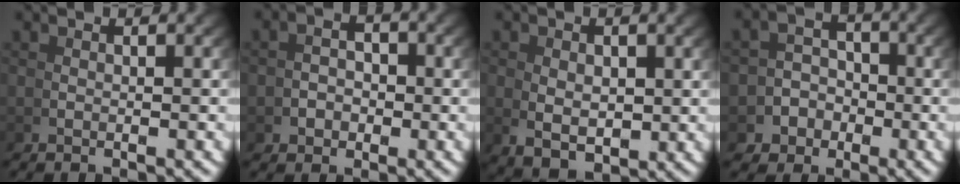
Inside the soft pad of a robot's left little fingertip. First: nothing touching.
{"total": 1.9, "force": [-0.5, 1.5, 1.1], "torque": [-0.006, -0.004, -0.009]}
{"total": 3.7, "force": [-0.8, 2.3, 2.8], "torque": [-0.059, -0.032, 0.011]}
{"total": 6.1, "force": [-2.4, 5.4, 1.8], "torque": [-0.028, -0.014, -0.045]}